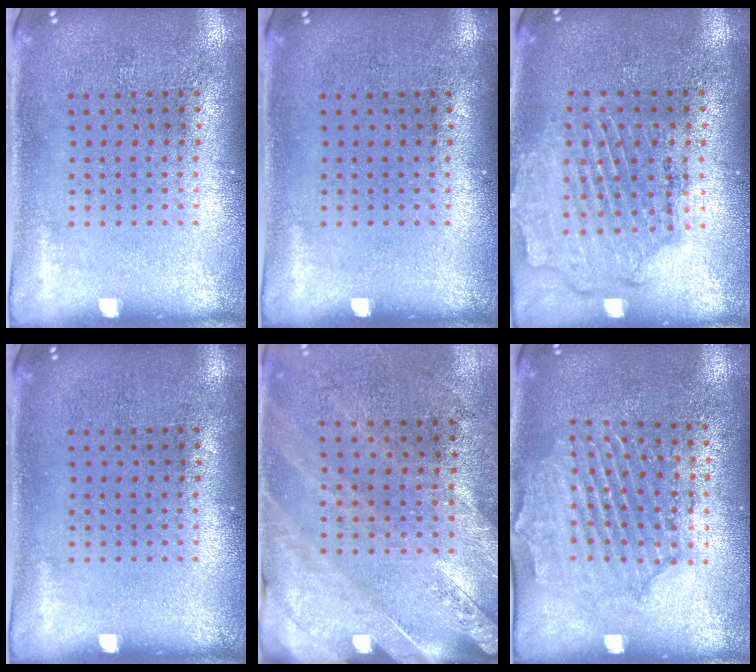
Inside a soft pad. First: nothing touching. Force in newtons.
{"total": 0.0}
{"total": 1.8, "press": 1.7, "slide": 0.6}
{"total": 0.0}
{"total": 2.5, "press": 2.2, "slide": 1.2}
{"total": 1.8, "press": 1.8, "slide": 0.3}